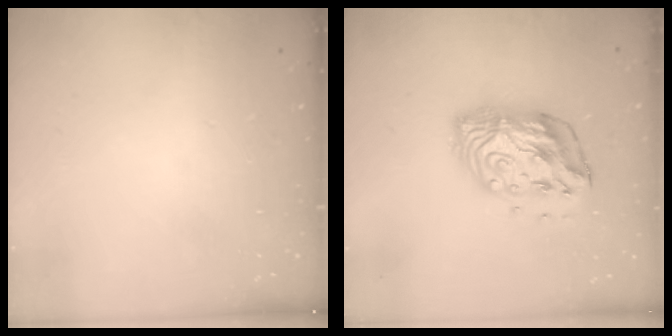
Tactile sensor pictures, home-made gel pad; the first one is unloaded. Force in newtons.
{"total": 13.2, "press": 13.2, "slide": 1.1}